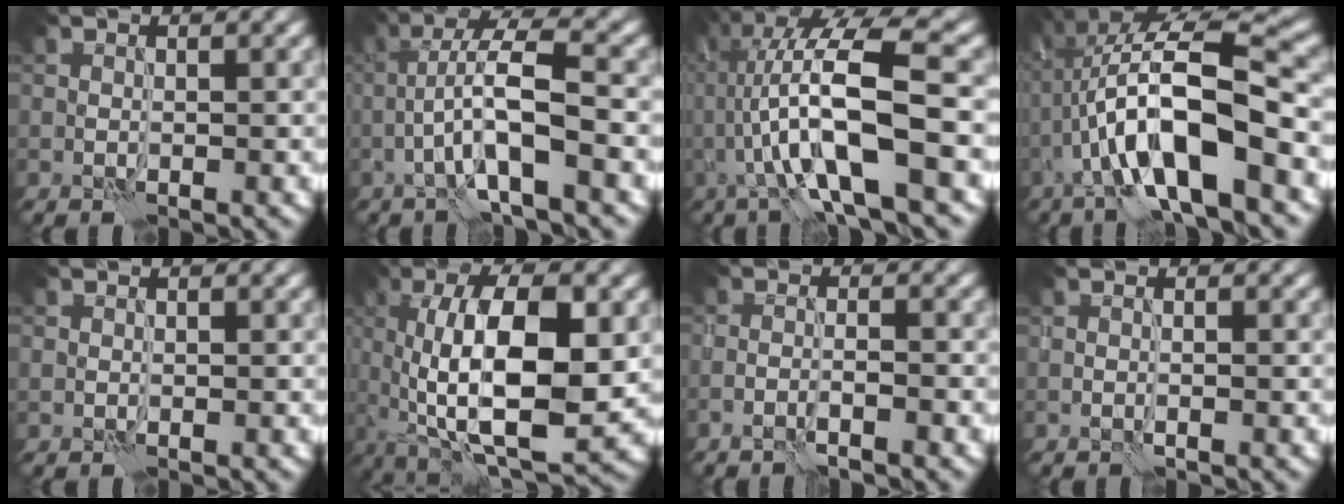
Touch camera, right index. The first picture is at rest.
{"total": 6.5, "force": [-1.9, 1.1, 6.1], "torque": [-0.113, 0.023, -0.041]}
{"total": 12.6, "force": [-0.6, 3.3, 12.1], "torque": [-0.221, 0.022, -0.008]}
{"total": 11.5, "force": [-2.5, 3.3, 10.7], "torque": [-0.200, 0.022, -0.046]}
{"total": 0.6, "force": [0.2, 0.6, 0.1], "torque": [0.001, 0.001, 0.002]}
{"total": 12.7, "force": [0.2, 4.6, 11.8], "torque": [-0.180, 0.003, 0.000]}
{"total": 2.2, "force": [-1.5, 0.3, 1.5], "torque": [-0.026, 0.005, -0.035]}
{"total": 0.6, "force": [-0.3, 0.1, 0.5], "torque": [-0.010, 0.001, -0.005]}